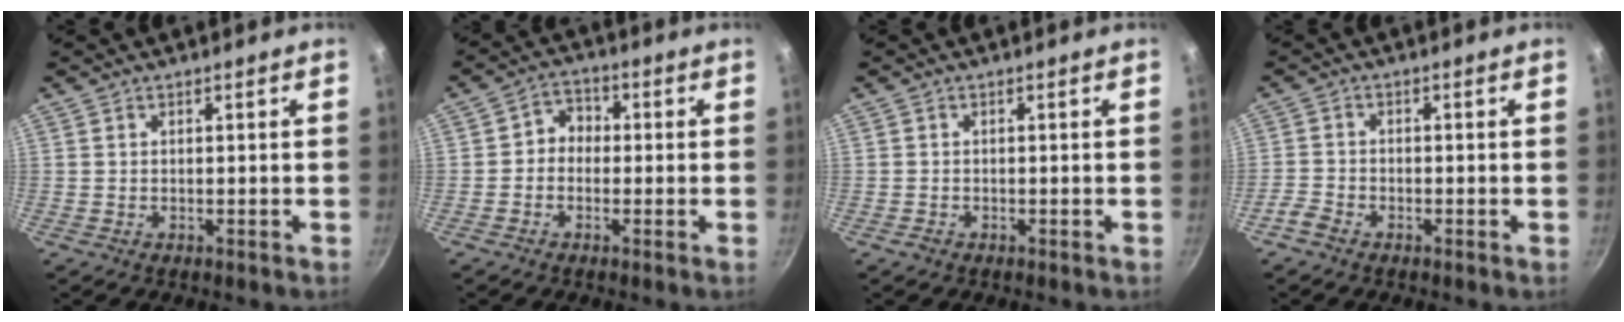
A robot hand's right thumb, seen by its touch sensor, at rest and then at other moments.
{"total": 4.5, "force": [-0.5, 3.9, 2.3], "torque": [-0.008, 0.015, -0.021]}
{"total": 1.0, "force": [-0.6, 0.7, 0.3], "torque": [-0.006, 0.004, -0.011]}
{"total": 3.0, "force": [-2.2, 1.7, 1.2], "torque": [-0.029, 0.018, -0.050]}